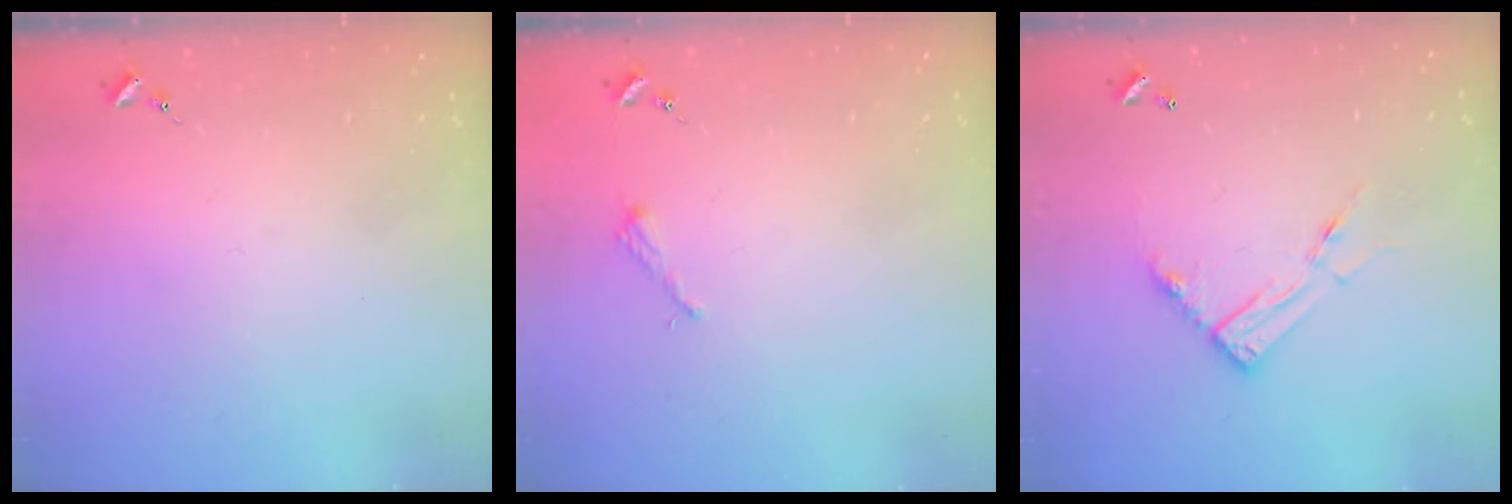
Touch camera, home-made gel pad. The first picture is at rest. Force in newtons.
{"total": 2.2, "press": 2.2, "slide": 0.3}
{"total": 11.2, "press": 11.2, "slide": 0.9}